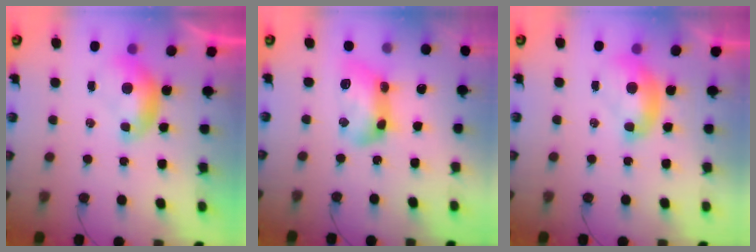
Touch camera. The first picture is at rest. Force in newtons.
{"total": 12.0, "press": 12.0, "slide": 0.5}
{"total": 1.8, "press": 1.8, "slide": 0.3}